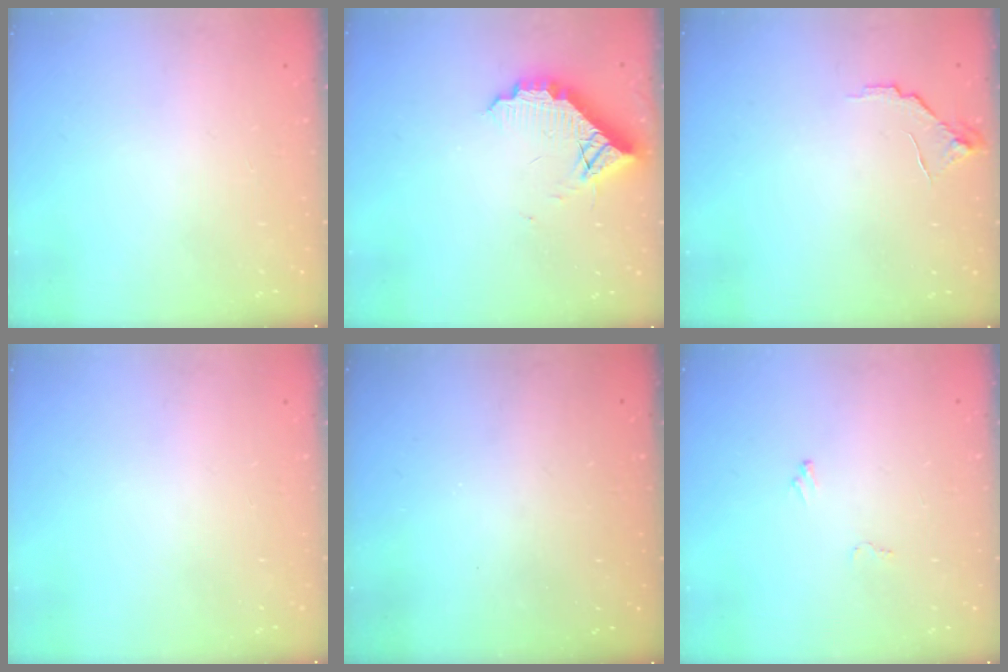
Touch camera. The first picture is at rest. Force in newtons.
{"total": 10.0, "press": 10.0, "slide": 0.8}
{"total": 5.7, "press": 5.7, "slide": 0.5}
{"total": 0.0}
{"total": 3.3, "press": 3.3, "slide": 0.1}
{"total": 5.6, "press": 5.6, "slide": 0.2}